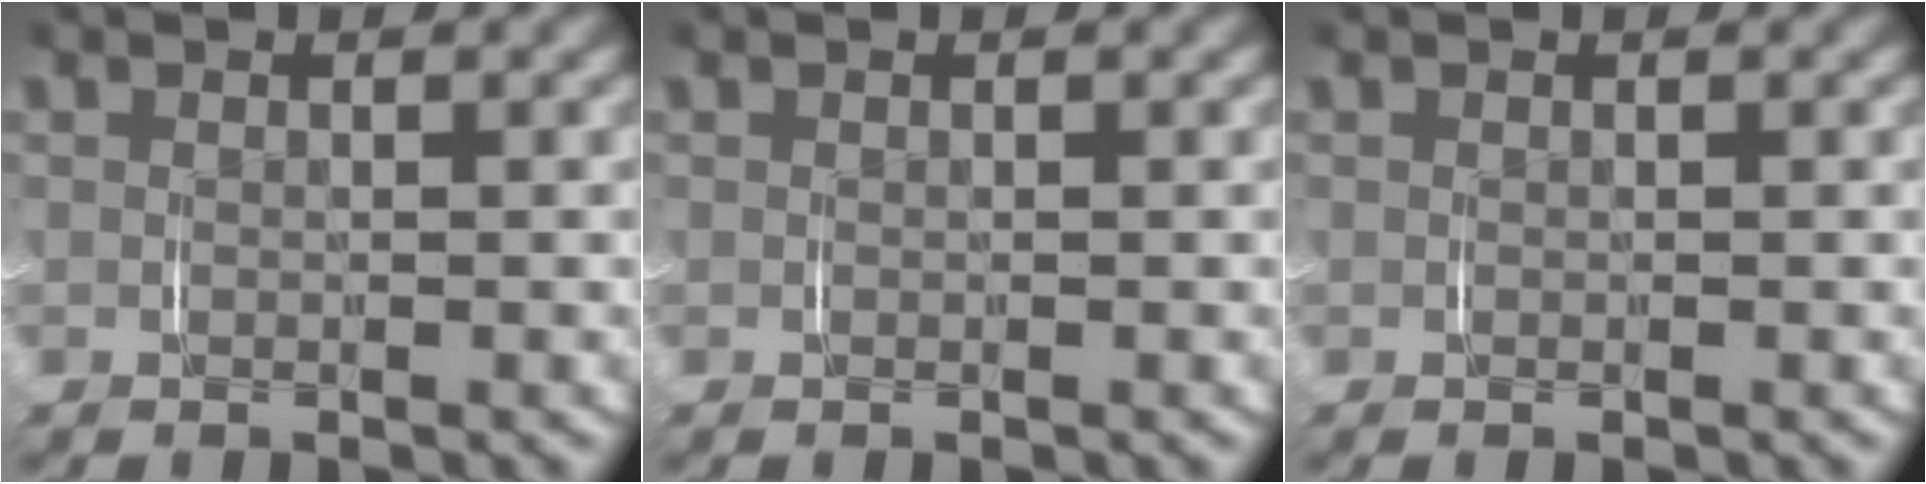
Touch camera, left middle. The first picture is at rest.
{"total": 0.0}
{"total": 0.0}